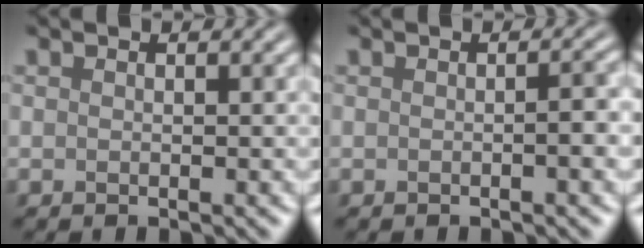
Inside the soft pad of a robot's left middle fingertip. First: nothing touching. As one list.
[{"total": 1.8, "force": [-0.2, 0.3, 1.8], "torque": [-0.024, 0.002, -0.004]}]